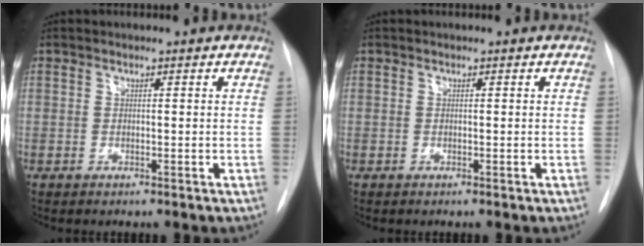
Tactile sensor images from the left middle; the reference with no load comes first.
{"total": 0.0}